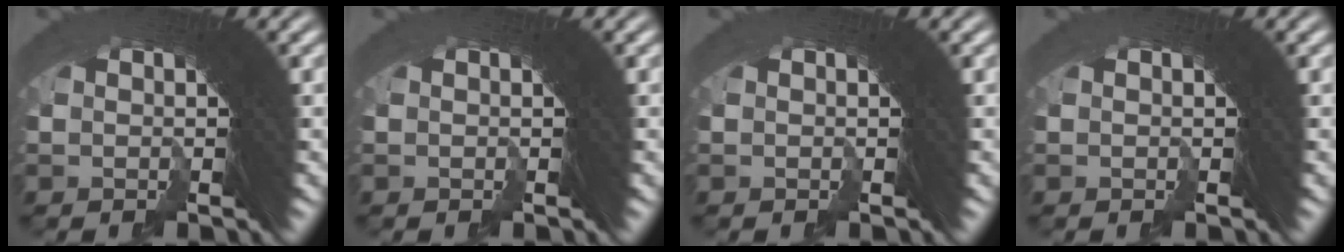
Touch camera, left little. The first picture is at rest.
{"total": 0.0}
{"total": 0.0}
{"total": 0.0}